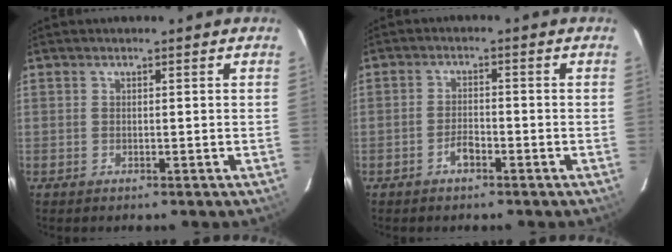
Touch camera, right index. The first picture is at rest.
{"total": 2.6, "force": [-1.8, 1.1, 1.6], "torque": [-0.034, 0.005, -0.033]}